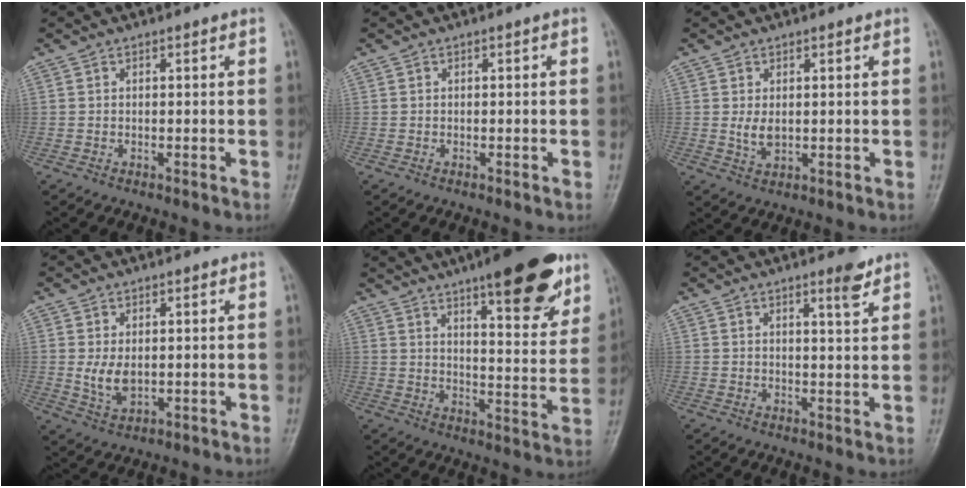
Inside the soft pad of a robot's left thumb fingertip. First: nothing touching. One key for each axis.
{"total": 0.0}
{"total": 3.3, "fx": 0.9, "fy": 2.0, "fz": 2.5, "tx": -0.038, "ty": -0.012, "tz": 0.021}
{"total": 4.7, "fx": 0.8, "fy": 2.9, "fz": 3.5, "tx": -0.058, "ty": -0.015, "tz": 0.023}
{"total": 19.4, "fx": 12.2, "fy": 5.3, "fz": 14.2, "tx": -0.164, "ty": -0.056, "tz": 0.176}
{"total": 3.9, "fx": 2.8, "fy": 0.6, "fz": 2.6, "tx": -0.034, "ty": -0.022, "tz": 0.041}